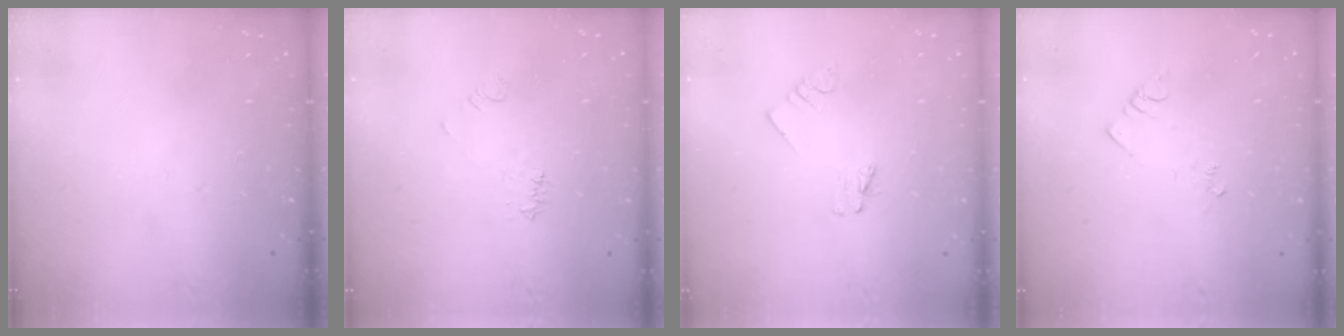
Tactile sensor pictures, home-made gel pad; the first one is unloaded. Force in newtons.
{"total": 4.5, "press": 4.5, "slide": 0.7}
{"total": 1.6, "press": 1.6, "slide": 0.2}
{"total": 4.1, "press": 4.1, "slide": 0.4}